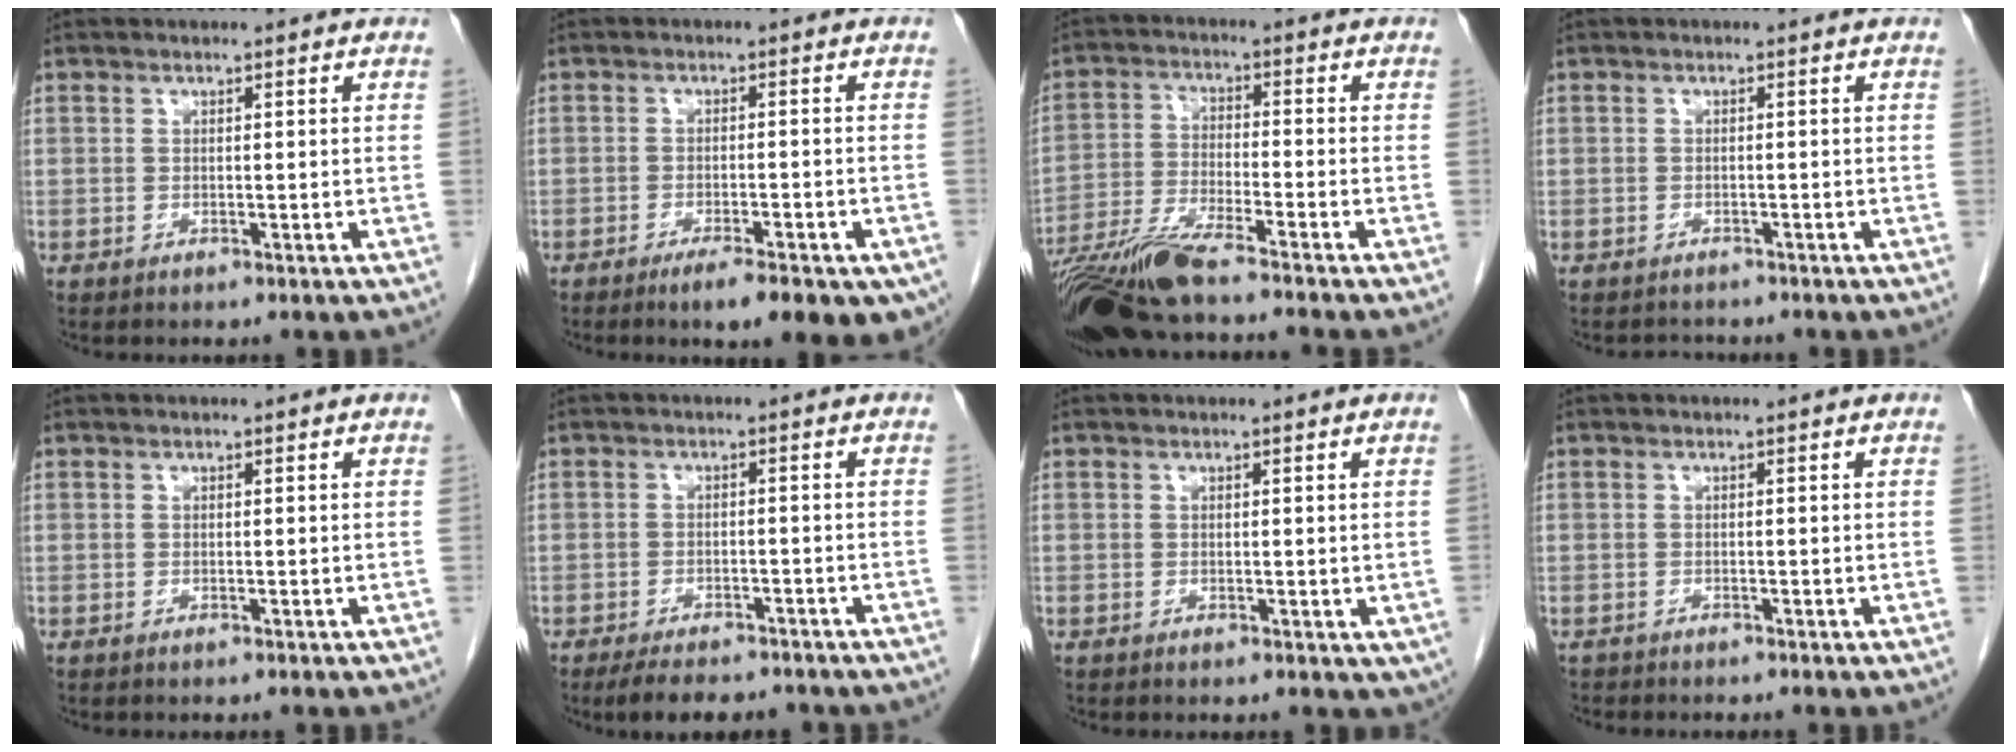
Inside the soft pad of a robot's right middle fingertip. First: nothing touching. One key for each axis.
{"total": 11.0, "fx": -7.4, "fy": 2.4, "fz": 7.8, "tx": -0.061, "ty": -0.004, "tz": -0.098}
{"total": 11.1, "fx": -9.1, "fy": -0.9, "fz": 6.3, "tx": -0.117, "ty": -0.027, "tz": -0.167}
{"total": 1.6, "fx": -1.4, "fy": 0.6, "fz": -0.4, "tx": -0.003, "ty": -0.005, "tz": -0.024}
{"total": 0.0}
{"total": 8.7, "fx": -7.2, "fy": 2.8, "fz": 3.9, "tx": -0.052, "ty": -0.003, "tz": -0.096}
{"total": 1.9, "fx": -0.1, "fy": 1.2, "fz": 1.5, "tx": -0.017, "ty": -0.003, "tz": 0.004}
{"total": 1.0, "fx": -1.0, "fy": 0.1, "fz": 0.1, "tx": -0.004, "ty": -0.003, "tz": -0.017}